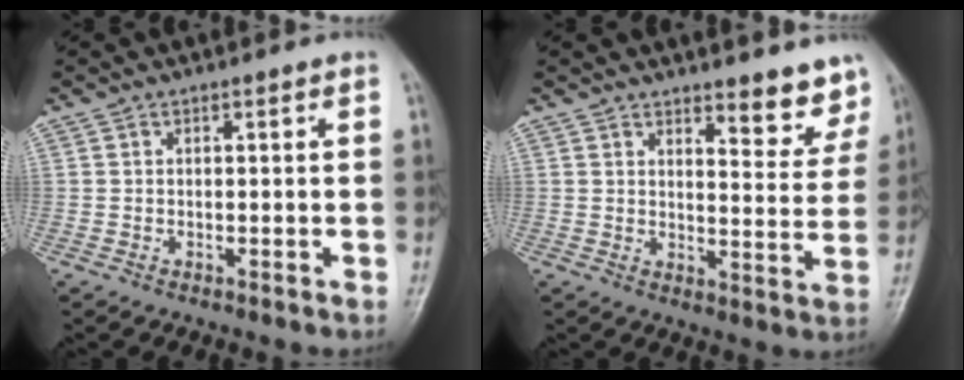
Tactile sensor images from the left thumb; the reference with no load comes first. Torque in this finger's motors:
{"motor_torque": [0.13, 0.08, -0.15, -0.30, 0.06]}